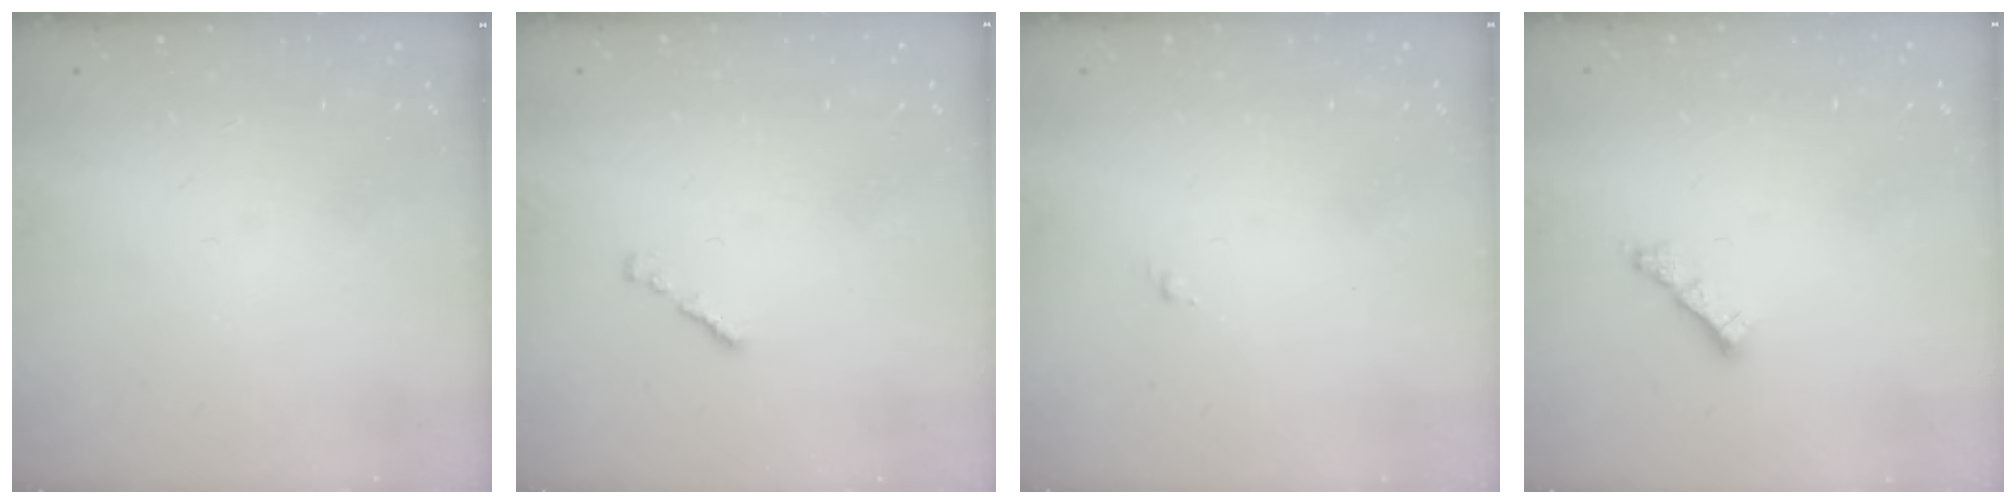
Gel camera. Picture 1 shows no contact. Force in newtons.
{"total": 1.1, "press": 1.0, "slide": 0.5}
{"total": 0.7, "press": 0.7, "slide": 0.2}
{"total": 2.1, "press": 2.0, "slide": 0.5}